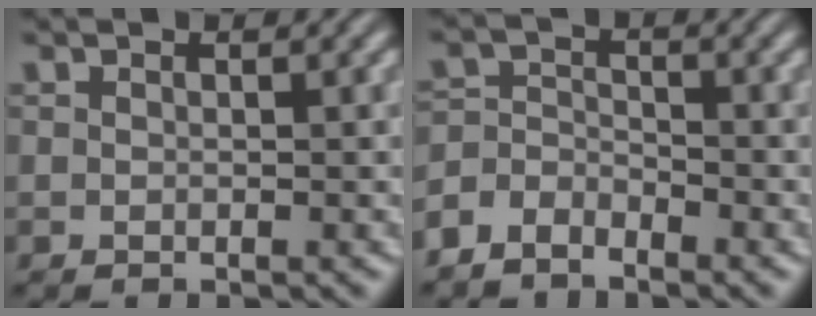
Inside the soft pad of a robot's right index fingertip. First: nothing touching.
{"total": 3.8, "force": [-2.6, 2.5, 1.1], "torque": [-0.013, -0.015, -0.046]}